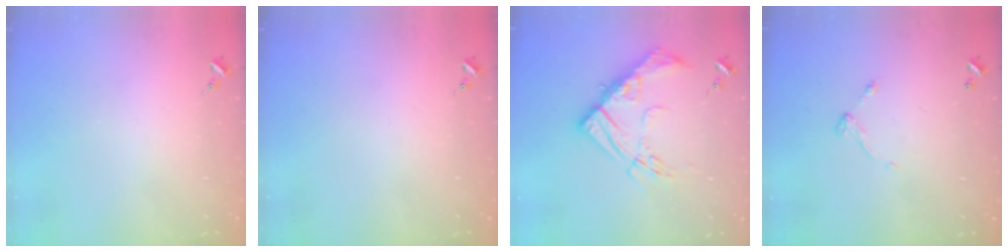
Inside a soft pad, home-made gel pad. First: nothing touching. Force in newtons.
{"total": 0.0}
{"total": 17.2, "press": 17.1, "slide": 1.6}
{"total": 5.7, "press": 5.7, "slide": 0.5}